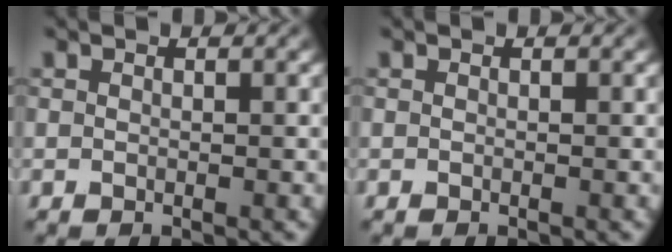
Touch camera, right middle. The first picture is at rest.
{"total": 0.0}